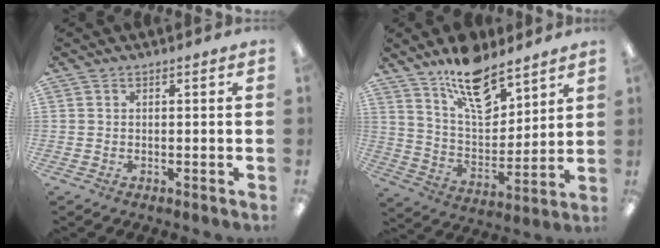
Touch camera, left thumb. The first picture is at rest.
{"total": 15.7, "force": [11.7, 6.7, 8.1], "torque": [-0.128, -0.072, 0.205]}